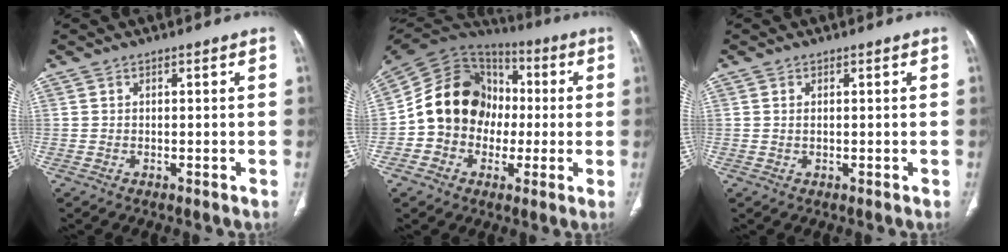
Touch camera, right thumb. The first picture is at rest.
{"total": 17.7, "force": [-0.9, 14.9, 9.5], "torque": [-0.138, 0.036, -0.021]}
{"total": 0.7, "force": [0.2, 0.4, 0.6], "torque": [-0.015, 0.001, 0.005]}